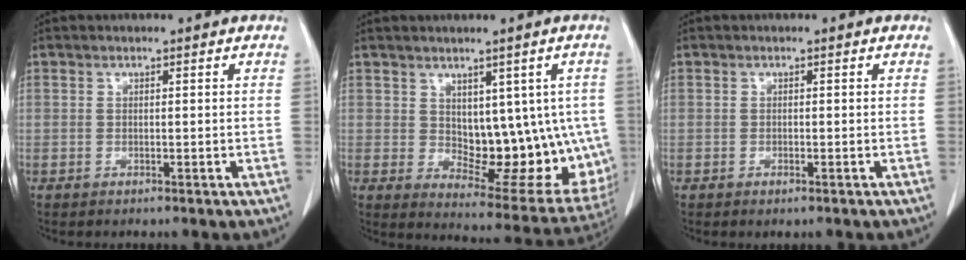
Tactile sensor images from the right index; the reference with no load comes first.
{"total": 14.7, "force": [0.5, 7.8, 12.4], "torque": [-0.140, 0.000, 0.028]}
{"total": 0.6, "force": [-0.4, 0.1, 0.4], "torque": [-0.010, -0.002, -0.003]}